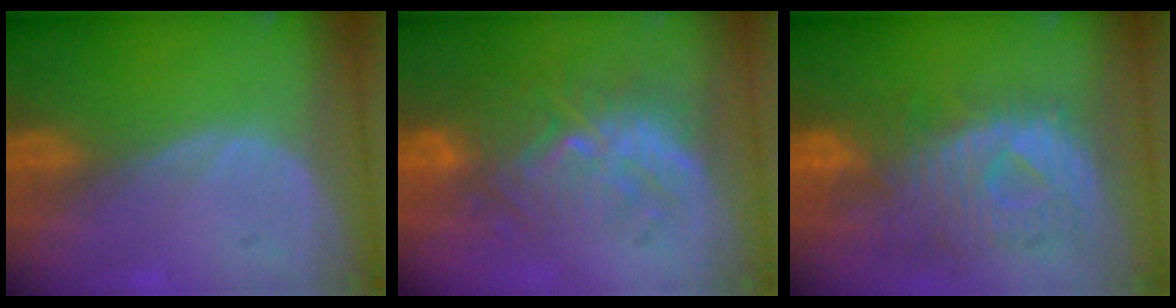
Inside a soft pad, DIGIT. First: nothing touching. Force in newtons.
{"total": 9.5, "press": 9.0, "slide": 3.0}
{"total": 10.7, "press": 9.6, "slide": 4.7}